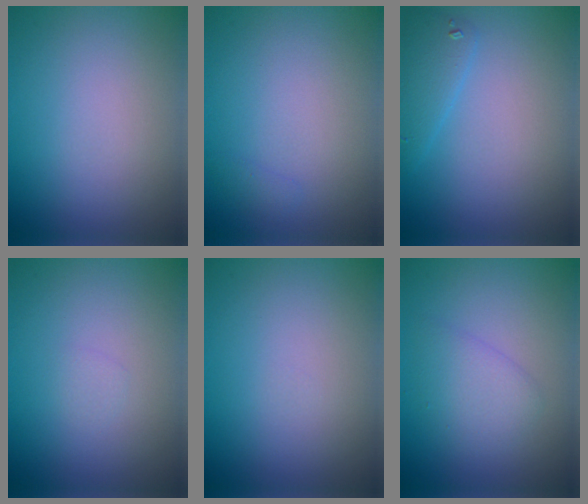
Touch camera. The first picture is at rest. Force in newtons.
{"total": 0.6, "press": 0.6, "slide": 0.0}
{"total": 2.1, "press": 2.1, "slide": 0.2}
{"total": 0.5, "press": 0.5, "slide": 0.0}
{"total": 0.0}
{"total": 2.4, "press": 2.4, "slide": 0.2}